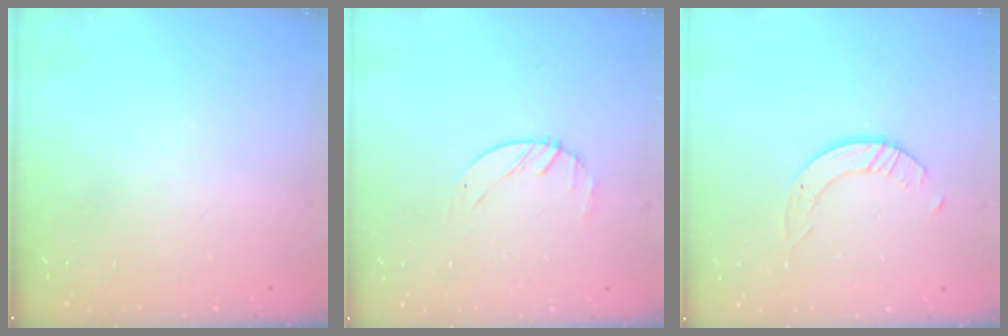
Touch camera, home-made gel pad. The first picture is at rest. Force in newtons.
{"total": 1.9, "press": 1.9, "slide": 0.3}
{"total": 3.0, "press": 3.0, "slide": 0.2}